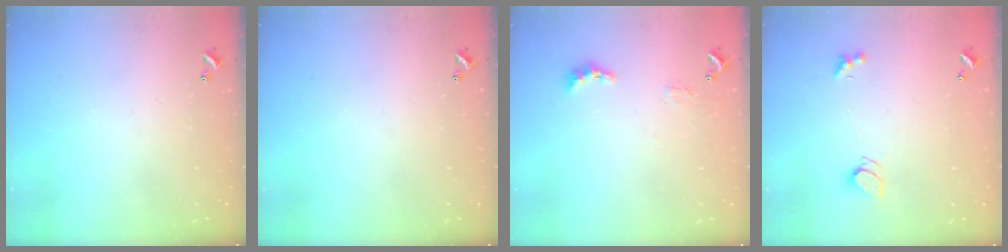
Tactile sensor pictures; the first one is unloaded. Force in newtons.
{"total": 0.0}
{"total": 2.1, "press": 2.0, "slide": 0.5}
{"total": 2.5, "press": 2.4, "slide": 0.7}